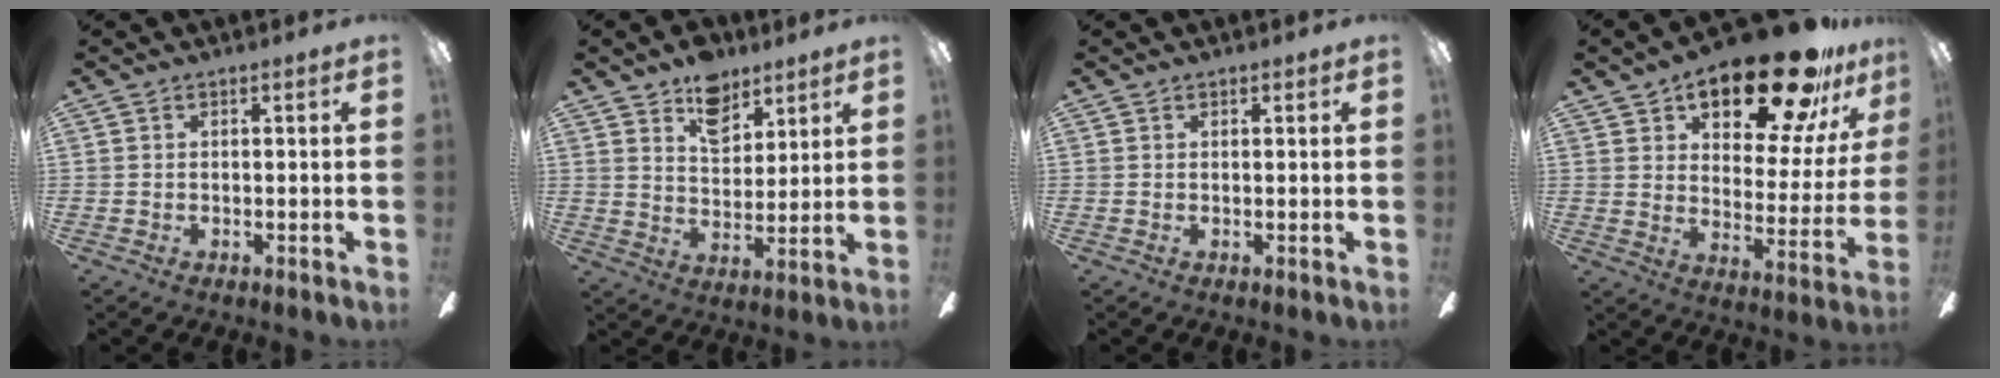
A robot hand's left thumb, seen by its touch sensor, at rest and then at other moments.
{"total": 9.9, "force": [6.9, 5.9, 4.2], "torque": [-0.057, -0.030, 0.125]}
{"total": 0.5, "force": [0.3, 0.3, 0.3], "torque": [0.002, -0.001, 0.004]}
{"total": 22.3, "force": [16.6, 7.8, 12.8], "torque": [-0.182, -0.111, 0.271]}